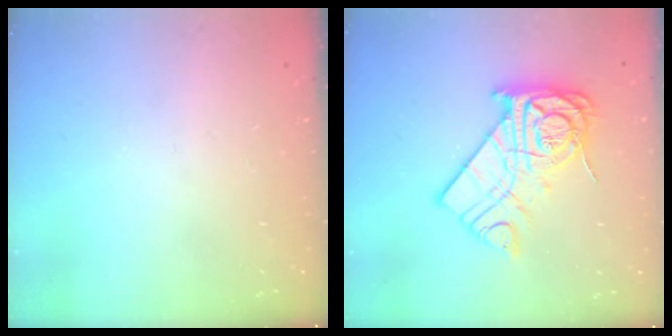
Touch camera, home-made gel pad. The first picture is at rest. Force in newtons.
{"total": 16.1, "press": 16.0, "slide": 1.9}